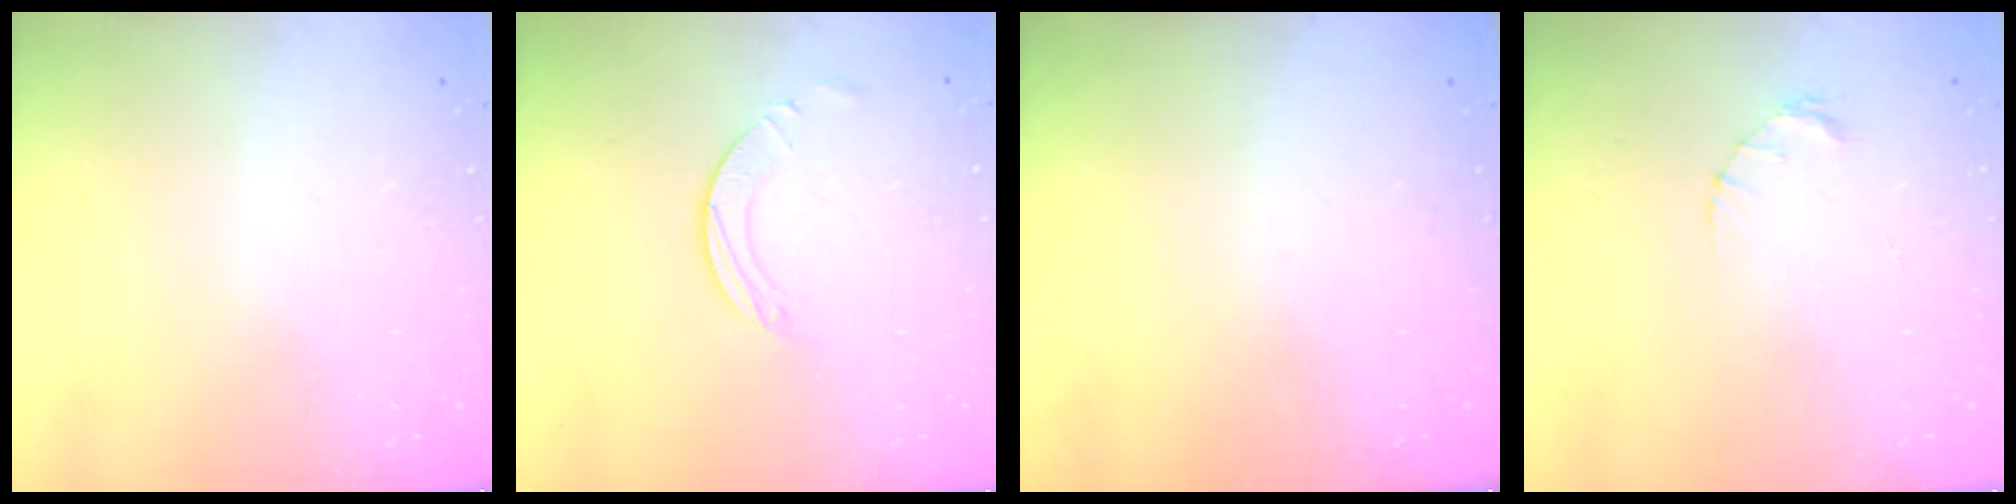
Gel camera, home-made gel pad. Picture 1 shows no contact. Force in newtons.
{"total": 2.0, "press": 2.0, "slide": 0.2}
{"total": 0.0}
{"total": 1.4, "press": 1.4, "slide": 0.2}